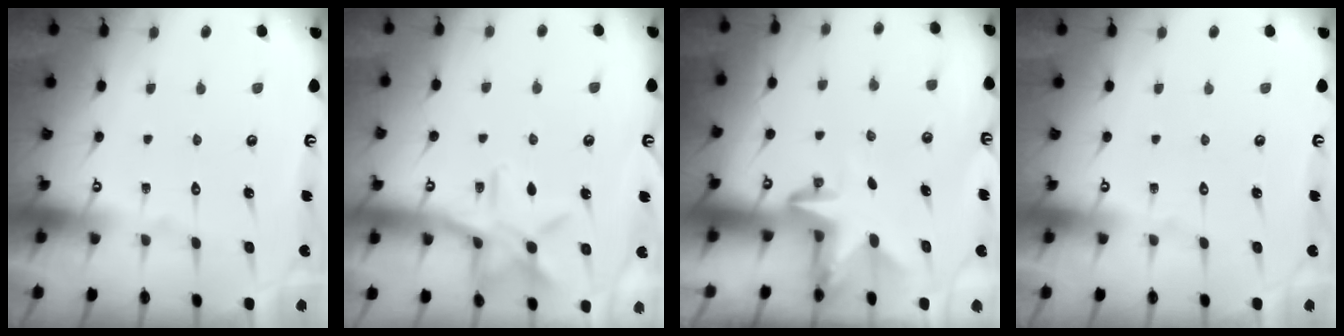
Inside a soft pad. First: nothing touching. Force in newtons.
{"total": 11.0, "press": 11.0, "slide": 0.7}
{"total": 3.1, "press": 3.0, "slide": 0.7}
{"total": 0.0}